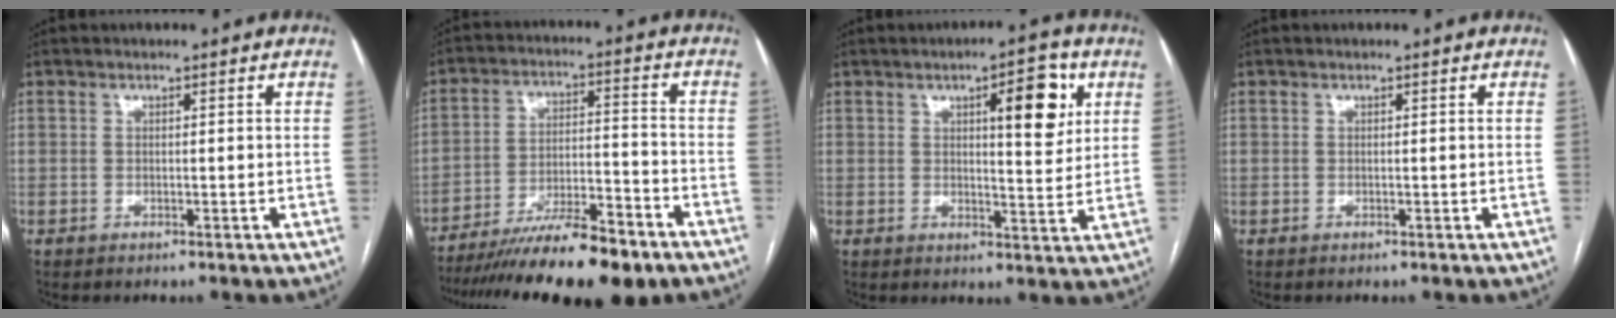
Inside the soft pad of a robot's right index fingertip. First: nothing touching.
{"total": 17.5, "force": [-13.7, 2.6, 10.5], "torque": [-0.154, -0.006, -0.223]}
{"total": 8.6, "force": [3.3, 2.2, 7.7], "torque": [-0.106, 0.005, 0.045]}
{"total": 0.0}